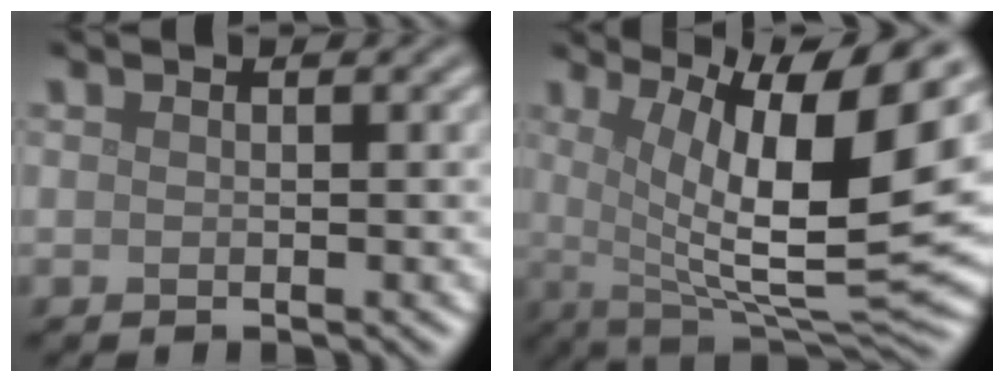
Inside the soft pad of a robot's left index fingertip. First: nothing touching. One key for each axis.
{"total": 14.6, "fx": 3.5, "fy": 4.2, "fz": 13.6, "tx": -0.201, "ty": -0.008, "tz": 0.066}